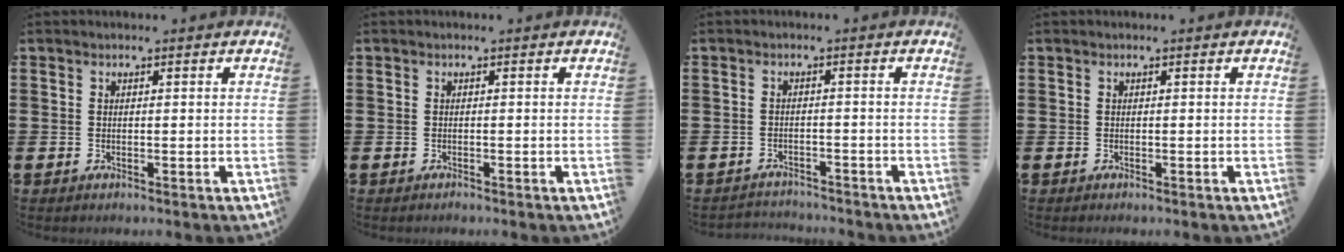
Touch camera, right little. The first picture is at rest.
{"total": 0.0}
{"total": 1.8, "force": [-1.8, 0.1, -0.2], "torque": [-0.003, 0.002, -0.040]}
{"total": 0.0}